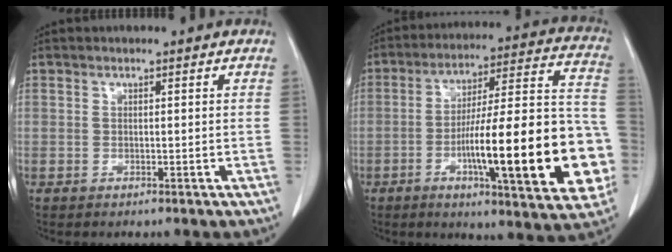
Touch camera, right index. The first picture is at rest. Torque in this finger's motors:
{"motor_torque": [2.14, 0.00, 0.84, 0.21]}